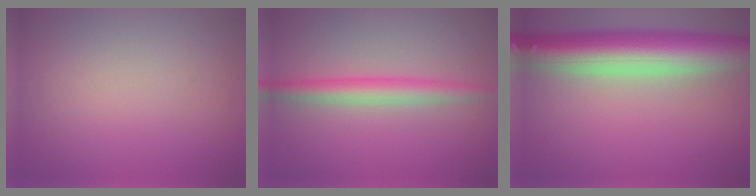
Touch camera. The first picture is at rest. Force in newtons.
{"total": 3.1, "press": 3.1, "slide": 0.1}
{"total": 9.4, "press": 9.3, "slide": 0.6}